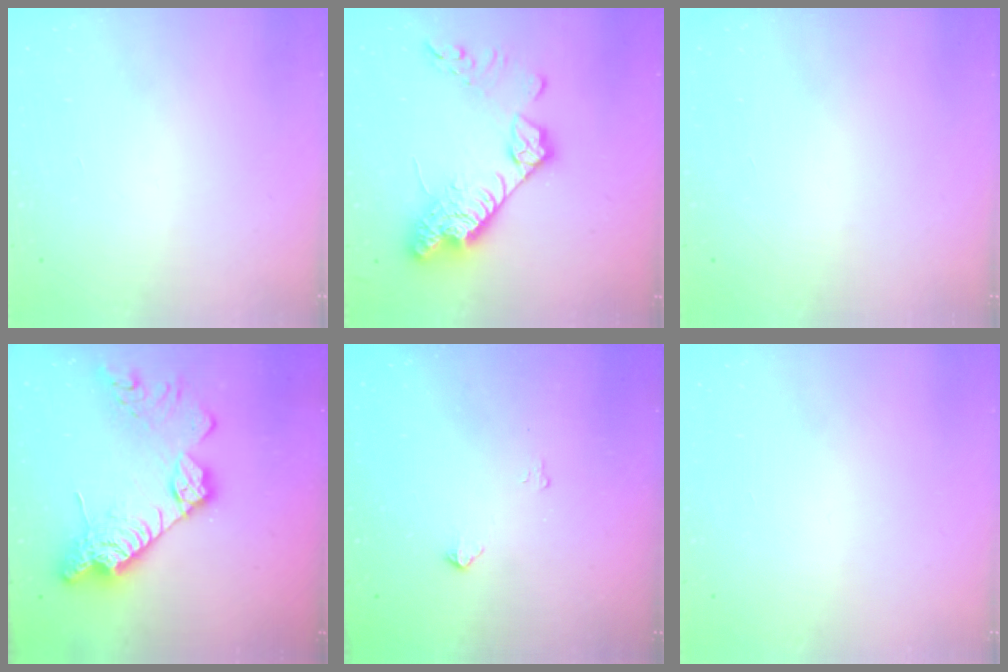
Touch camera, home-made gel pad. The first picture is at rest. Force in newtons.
{"total": 18.9, "press": 18.9, "slide": 1.3}
{"total": 0.0}
{"total": 18.8, "press": 18.7, "slide": 1.9}
{"total": 4.0, "press": 3.9, "slide": 0.7}
{"total": 0.0}